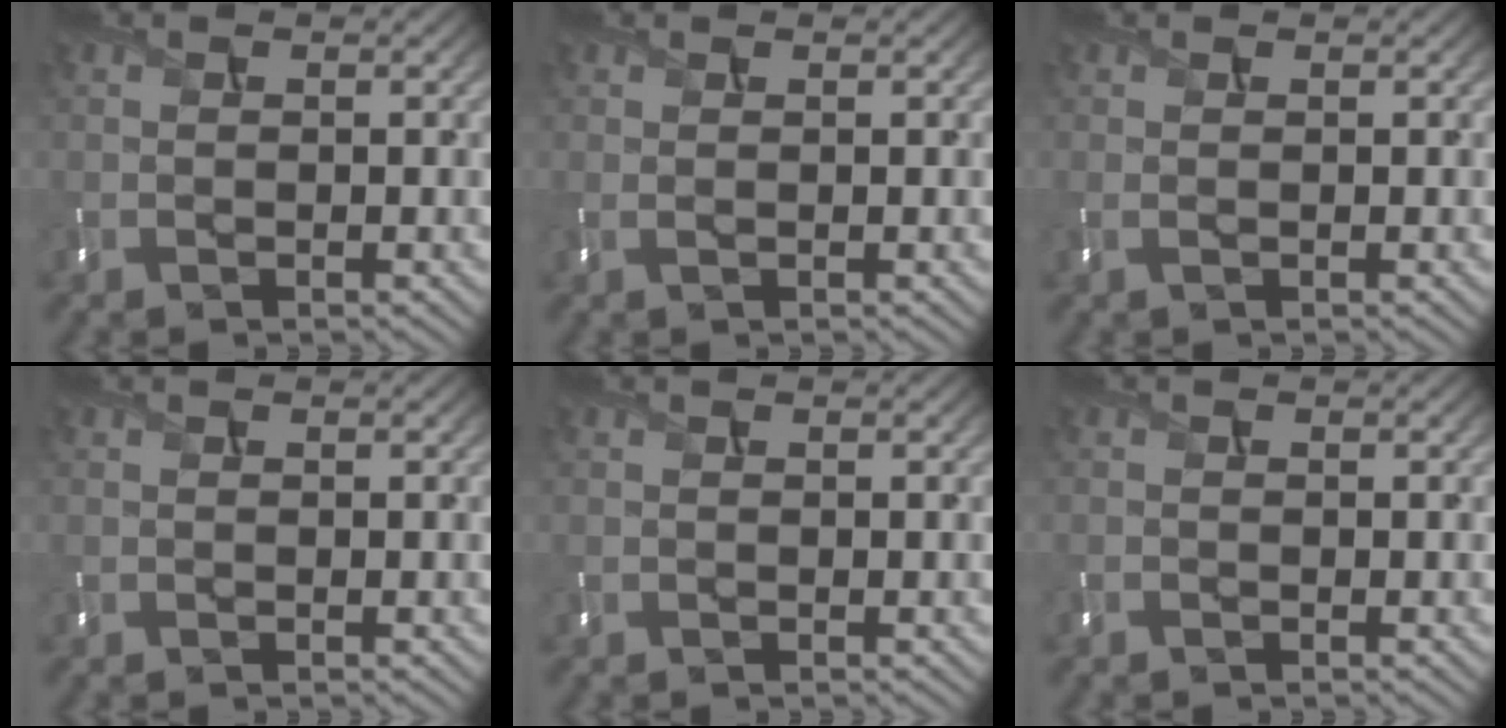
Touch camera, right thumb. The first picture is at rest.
{"total": 0.8, "force": [0.5, 0.0, 0.7], "torque": [-0.017, 0.005, 0.009]}
{"total": 0.8, "force": [0.2, 0.1, 0.7], "torque": [-0.019, 0.003, 0.004]}
{"total": 0.0}
{"total": 0.0}
{"total": 0.5, "force": [-0.5, 0.1, 0.1], "torque": [-0.003, -0.001, -0.011]}